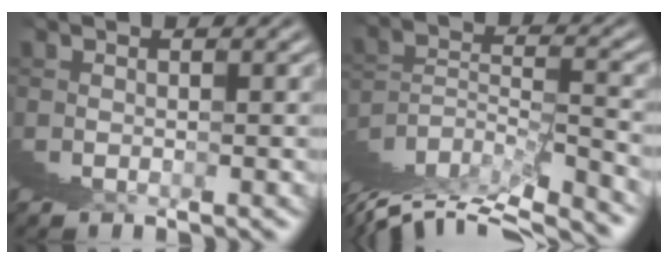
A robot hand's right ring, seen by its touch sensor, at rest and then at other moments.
{"total": 2.8, "force": [0.4, 0.6, 2.7], "torque": [-0.012, 0.020, -0.006]}